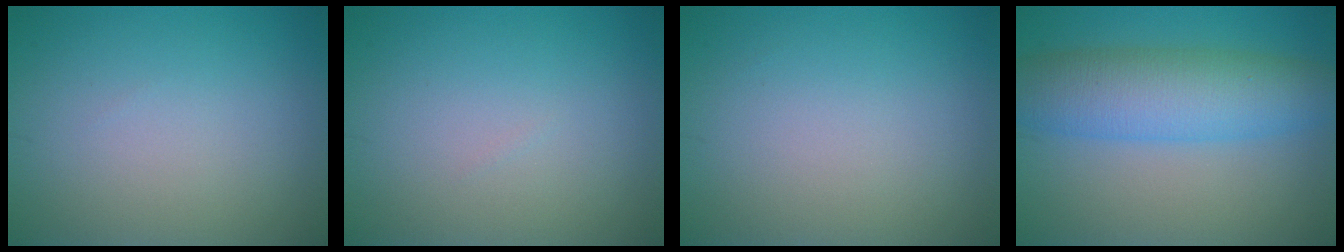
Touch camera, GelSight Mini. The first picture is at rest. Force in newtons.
{"total": 0.0}
{"total": 0.0}
{"total": 7.3, "press": 7.3, "slide": 0.1}